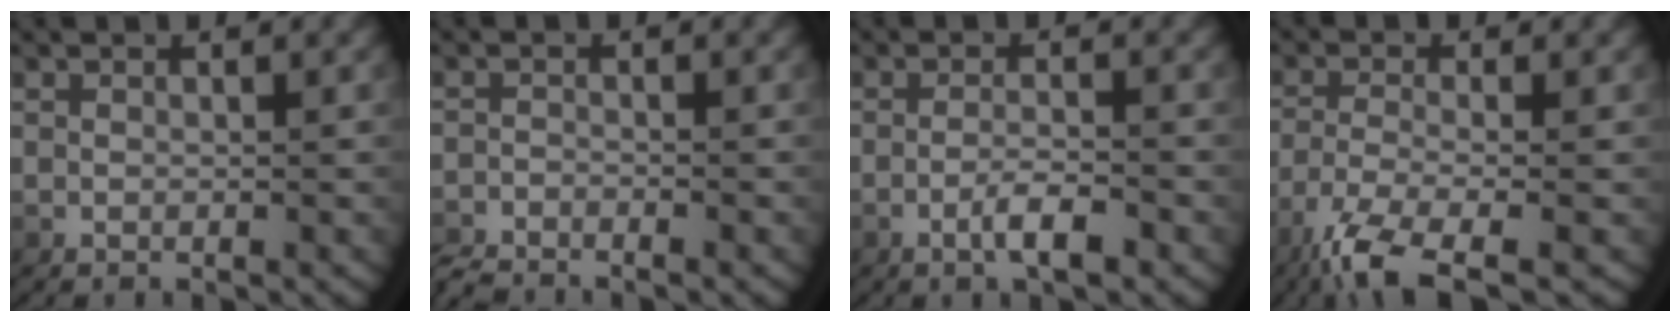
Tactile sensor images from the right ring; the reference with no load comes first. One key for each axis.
{"total": 2.2, "fx": -2.2, "fy": 0.5, "fz": 0.1, "tx": -0.008, "ty": -0.012, "tz": -0.039}
{"total": 2.7, "fx": -1.6, "fy": 0.6, "fz": 2.2, "tx": -0.047, "ty": -0.007, "tz": -0.026}
{"total": 6.6, "fx": -4.1, "fy": 2.3, "fz": 4.6, "tx": -0.109, "ty": -0.038, "tz": -0.046}